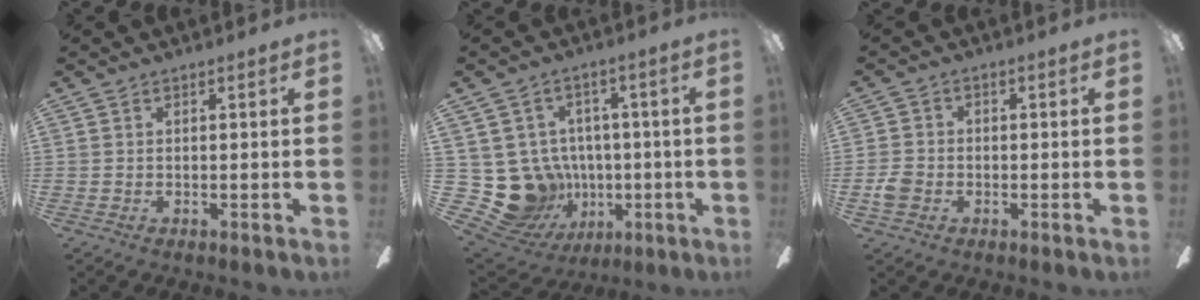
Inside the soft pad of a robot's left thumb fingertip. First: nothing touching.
{"total": 14.7, "force": [-2.5, 13.5, 5.3], "torque": [-0.159, -0.001, -0.017]}
{"total": 3.9, "force": [-1.6, 3.0, 1.9], "torque": [-0.034, 0.012, -0.029]}